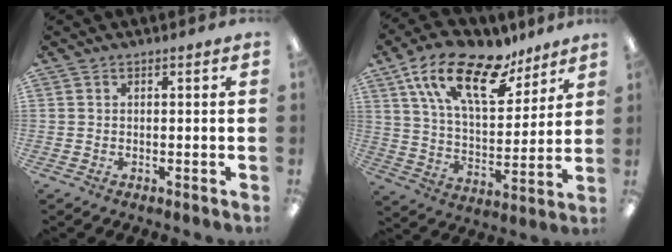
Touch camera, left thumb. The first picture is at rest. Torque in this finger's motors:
{"motor_torque": [0.26, 0.27, 1.44, -1.33, 0.38]}